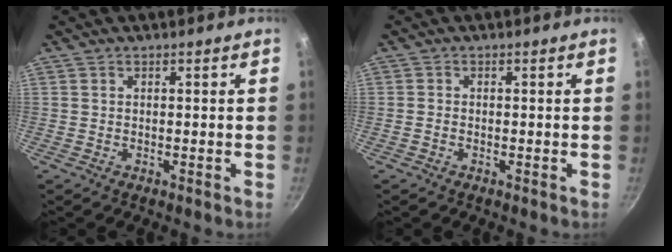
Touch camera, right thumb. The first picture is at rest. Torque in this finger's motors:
{"motor_torque": [-0.24, 0.03, -0.31, -0.03, 0.08]}